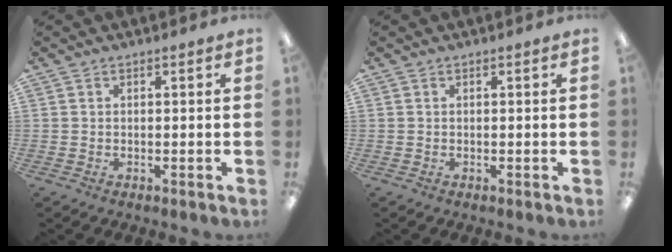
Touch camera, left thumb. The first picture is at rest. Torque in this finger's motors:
{"motor_torque": [-0.06, 0.06, 0.00, 0.00, 0.00]}